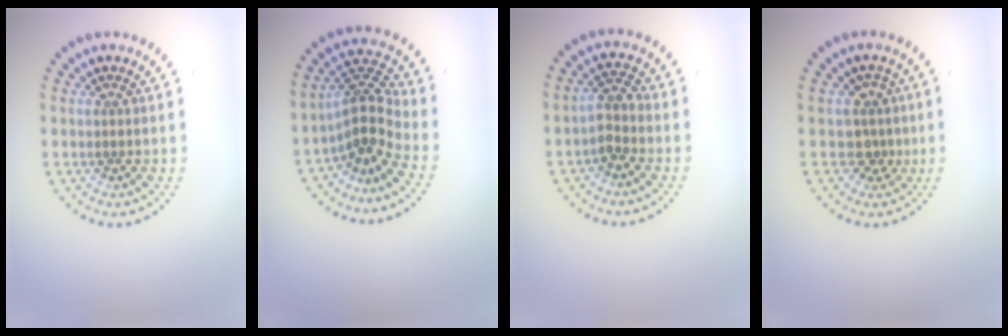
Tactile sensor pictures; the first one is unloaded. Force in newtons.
{"total": 3.6, "press": 2.7, "slide": 2.4}
{"total": 2.2, "press": 1.8, "slide": 1.3}
{"total": 2.1, "press": 1.6, "slide": 1.4}